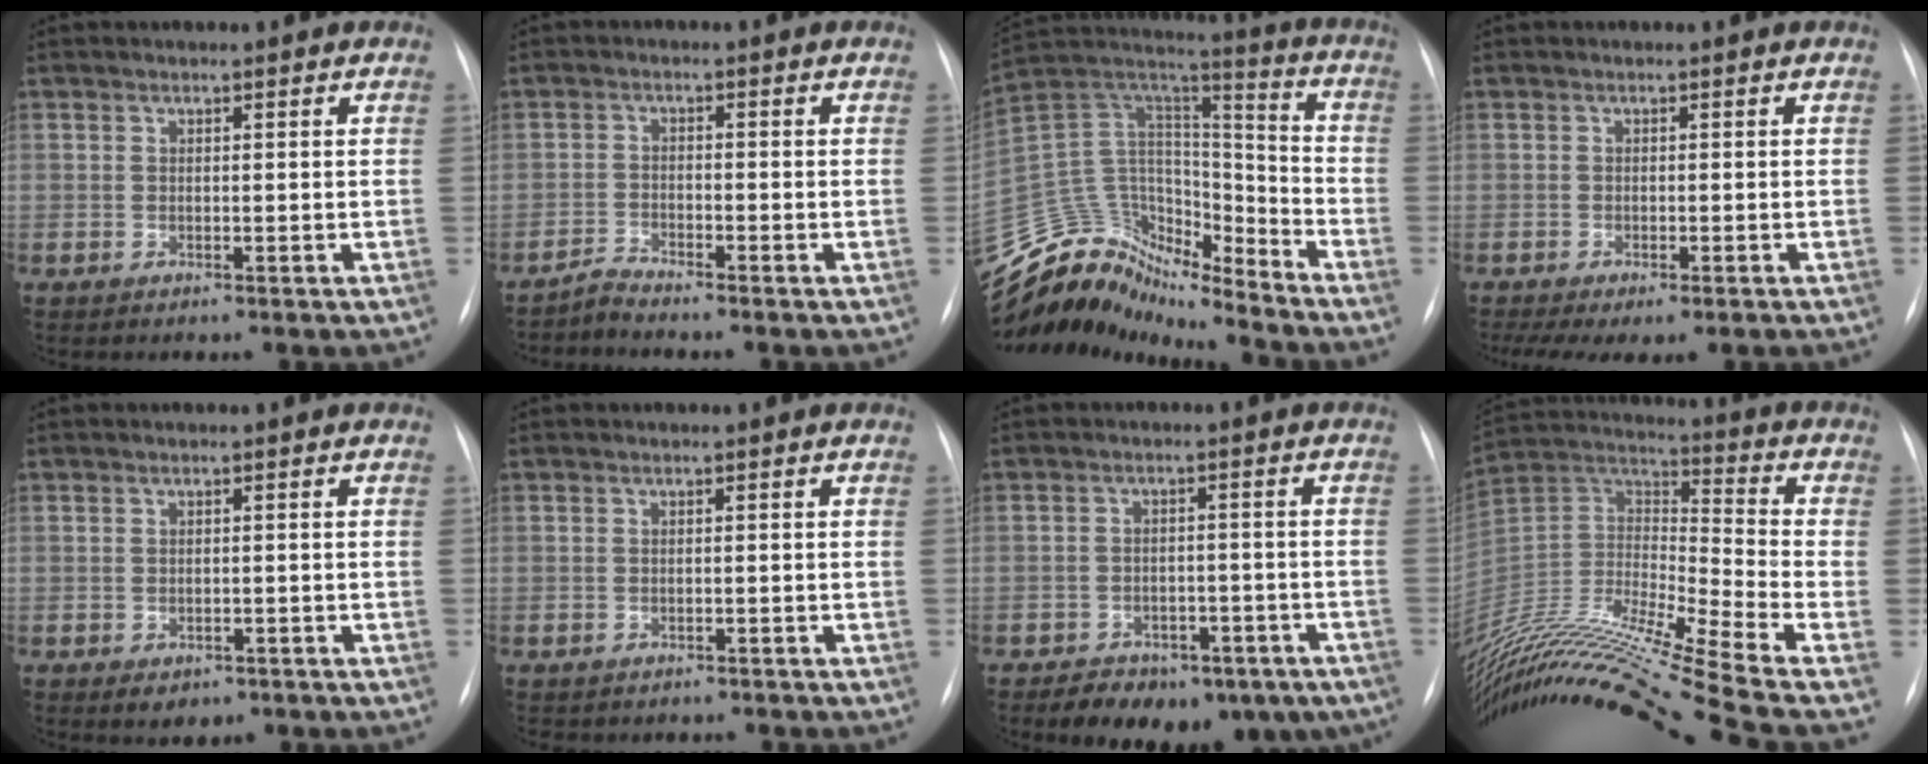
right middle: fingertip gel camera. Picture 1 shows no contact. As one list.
[{"total": 2.2, "force": [-2.1, -0.6, -0.2], "torque": [-0.003, -0.016, -0.044]}, {"total": 14.4, "force": [-13.6, 4.7, 0.6], "torque": [-0.014, 0.108, -0.242]}, {"total": 8.4, "force": [-6.2, 2.3, 5.0], "torque": [-0.081, -0.007, -0.089]}, {"total": 2.7, "force": [-1.5, 1.8, 1.3], "torque": [-0.015, -0.002, -0.008]}, {"total": 2.7, "force": [-2.3, 1.2, 0.5], "torque": [-0.016, -0.003, -0.025]}, {"total": 13.8, "force": [-9.3, 7.6, 6.9], "torque": [-0.094, 0.008, -0.119]}, {"total": 28.5, "force": [-23.8, -1.8, 15.5], "torque": [-0.321, -0.036, -0.420]}]